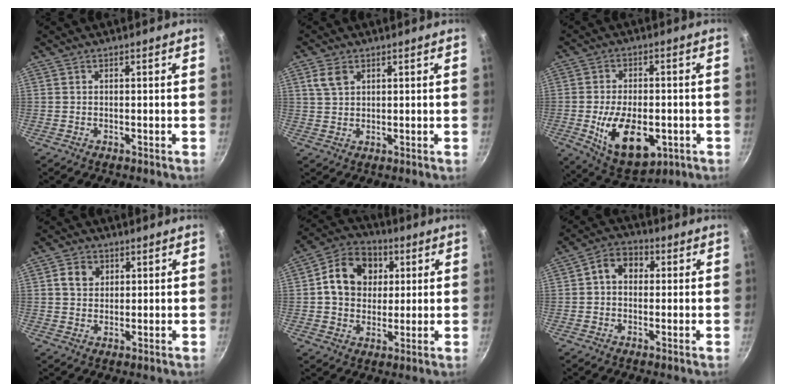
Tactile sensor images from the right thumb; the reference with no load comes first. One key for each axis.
{"total": 3.7, "fx": 1.7, "fy": 2.4, "fz": 2.2, "tx": -0.033, "ty": -0.001, "tz": 0.035}
{"total": 15.3, "fx": -4.1, "fy": 8.6, "fz": 12.0, "tx": -0.178, "ty": 0.001, "tz": -0.051}
{"total": 4.3, "fx": 1.4, "fy": 3.6, "fz": 2.0, "tx": -0.015, "ty": 0.002, "tz": 0.022}
{"total": 13.2, "fx": 2.9, "fy": 10.6, "fz": 7.3, "tx": -0.100, "ty": 0.013, "tz": 0.035}
{"total": 6.5, "fx": 1.0, "fy": 5.1, "fz": 3.9, "tx": -0.039, "ty": 0.015, "tz": 0.001}